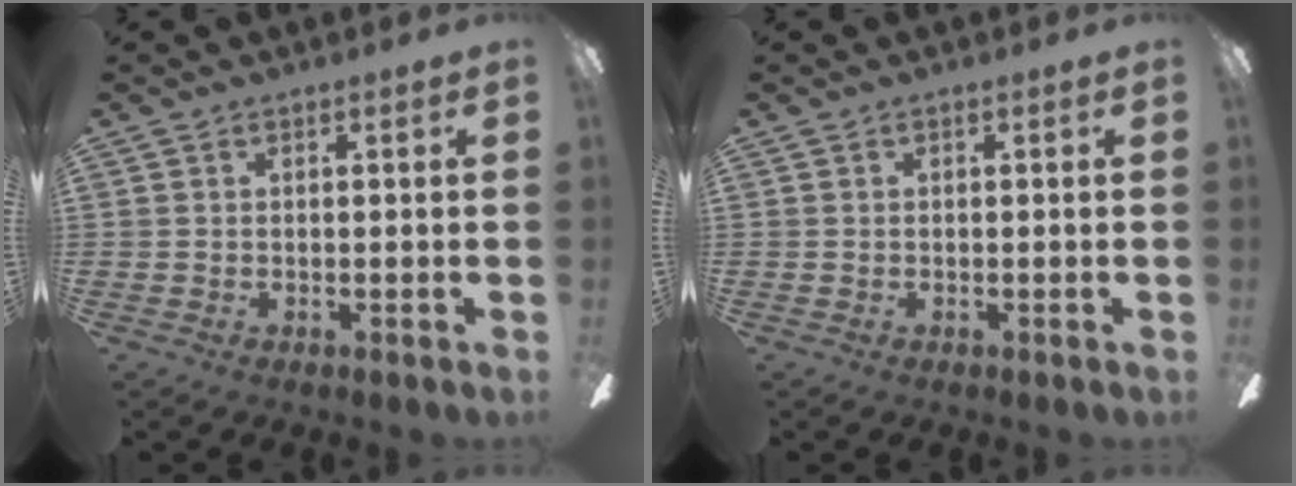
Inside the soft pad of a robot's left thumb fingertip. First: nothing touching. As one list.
[{"total": 0.0}]